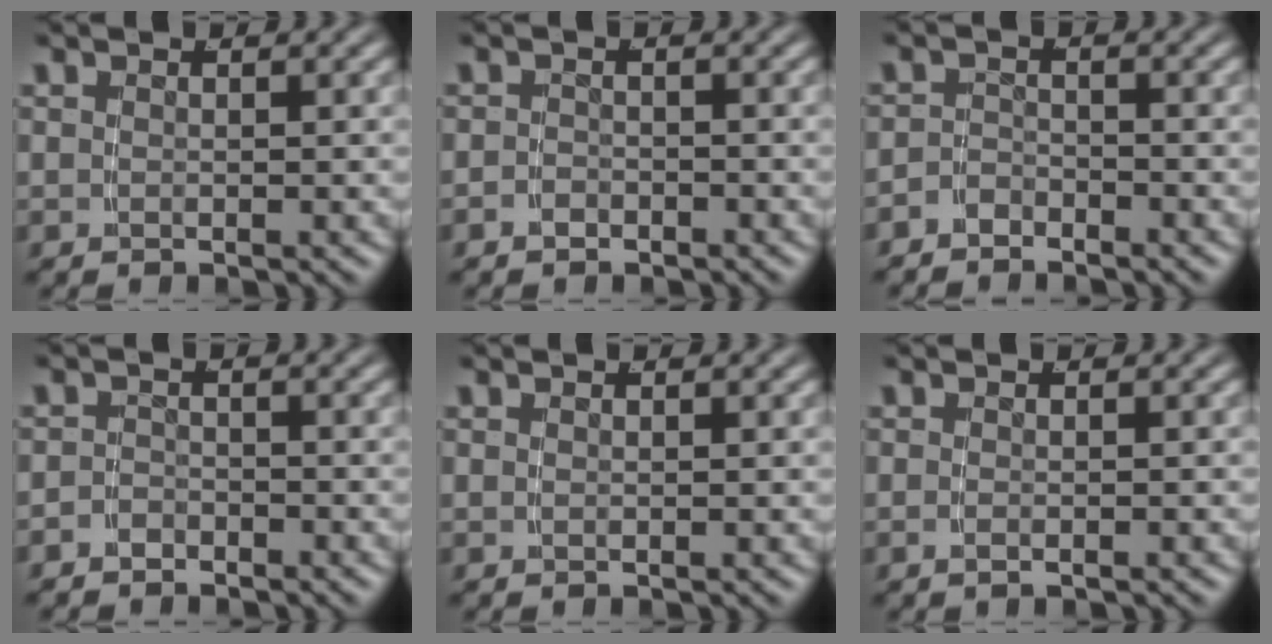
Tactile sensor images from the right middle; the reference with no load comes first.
{"total": 1.5, "force": [-1.4, 0.5, -0.1], "torque": [0.000, -0.009, -0.019]}
{"total": 2.4, "force": [-2.3, 0.7, 0.1], "torque": [-0.003, -0.012, -0.037]}
{"total": 2.1, "force": [-2.0, 0.7, -0.1], "torque": [0.003, -0.011, -0.031]}
{"total": 0.0}
{"total": 0.8, "force": [-0.7, -0.2, 0.4], "torque": [-0.012, -0.003, -0.008]}